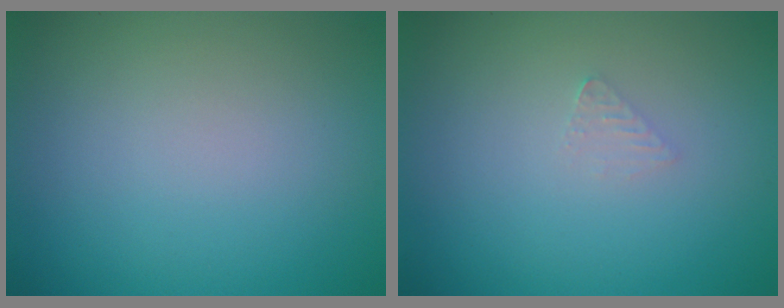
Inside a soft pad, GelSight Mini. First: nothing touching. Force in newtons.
{"total": 0.8, "press": 0.8, "slide": 0.1}